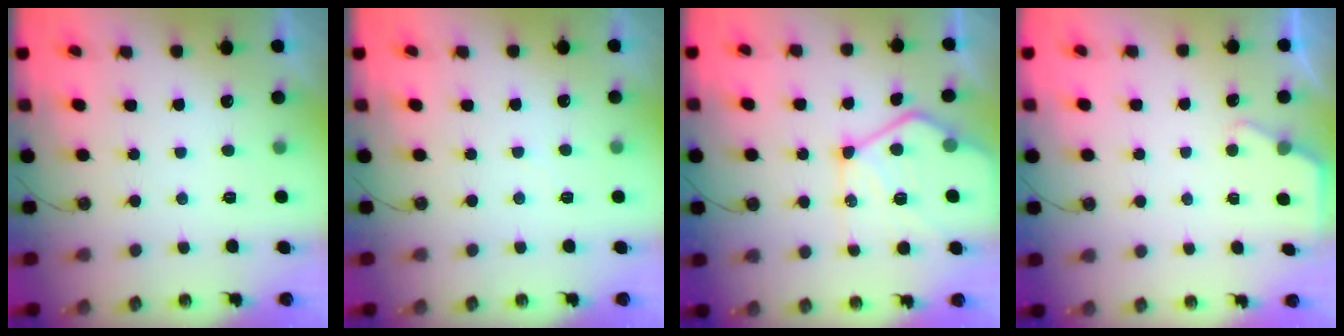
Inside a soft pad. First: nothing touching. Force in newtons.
{"total": 2.4, "press": 2.4, "slide": 0.4}
{"total": 15.5, "press": 15.4, "slide": 1.4}
{"total": 2.2, "press": 2.2, "slide": 0.3}